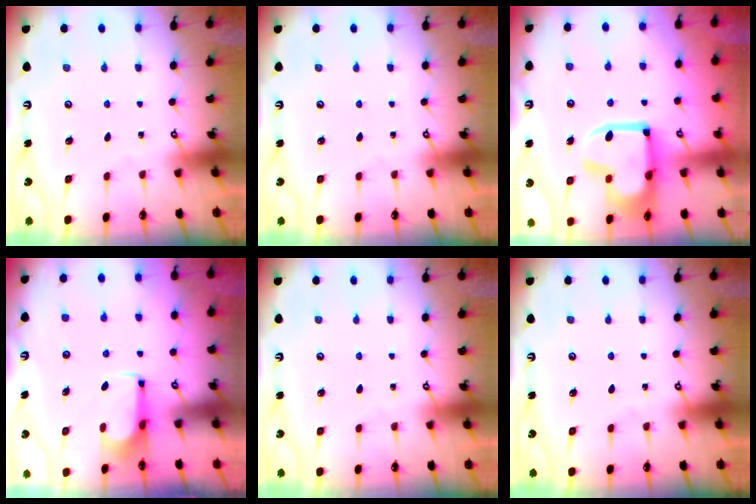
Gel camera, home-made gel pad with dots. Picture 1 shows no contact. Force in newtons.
{"total": 0.0}
{"total": 18.1, "press": 18.0, "slide": 1.8}
{"total": 2.0, "press": 2.0, "slide": 0.4}
{"total": 0.0}
{"total": 0.0}